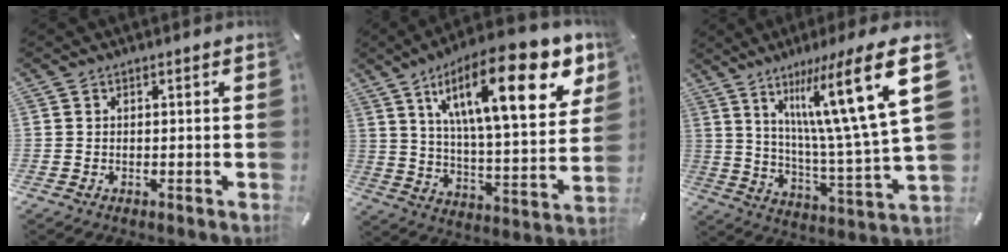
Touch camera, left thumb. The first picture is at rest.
{"total": 25.3, "force": [12.8, 8.8, 20.0], "torque": [-0.321, -0.062, 0.198]}
{"total": 24.1, "force": [11.8, 4.0, 20.6], "torque": [-0.327, -0.071, 0.174]}